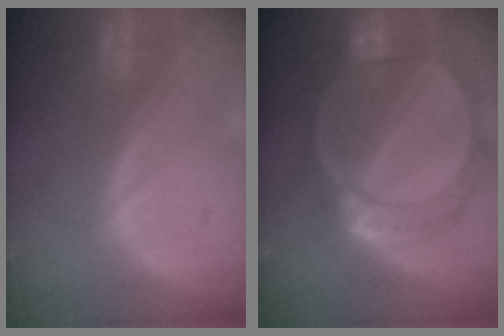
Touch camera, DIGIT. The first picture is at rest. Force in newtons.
{"total": 9.6, "press": 8.3, "slide": 4.9}